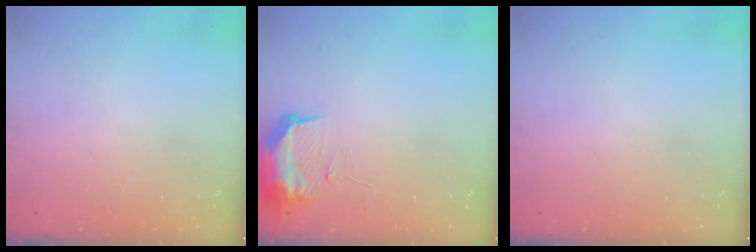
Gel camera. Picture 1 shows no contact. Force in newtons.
{"total": 9.6, "press": 9.6, "slide": 0.3}
{"total": 0.0}